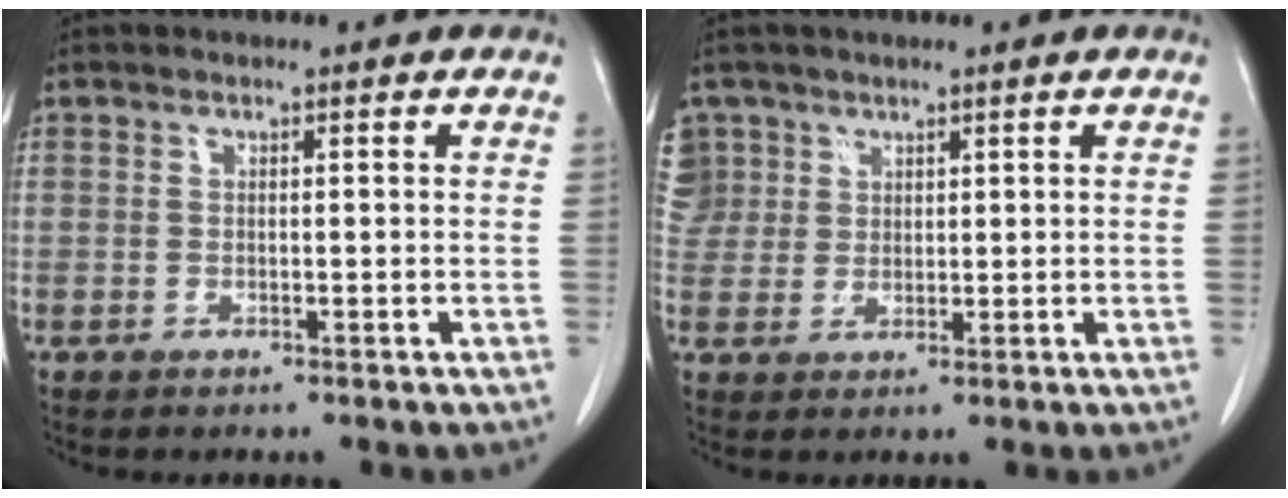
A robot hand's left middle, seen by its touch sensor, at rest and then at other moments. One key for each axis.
{"total": 7.1, "fx": 3.8, "fy": 6.0, "fz": 0.3, "tx": -0.010, "ty": 0.017, "tz": 0.086}